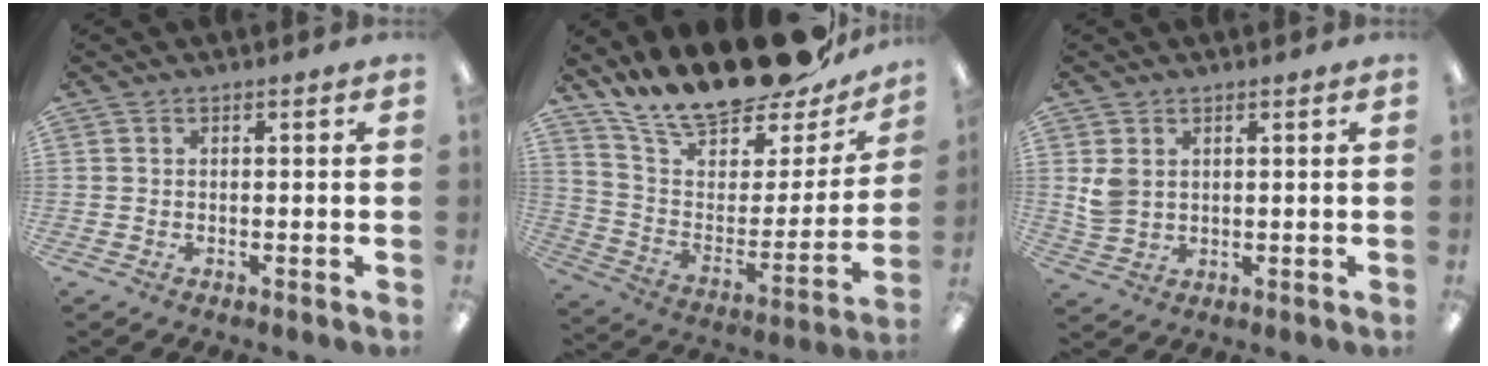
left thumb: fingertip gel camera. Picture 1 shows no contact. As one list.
[{"total": 22.4, "force": [19.4, 6.1, 9.5], "torque": [-0.162, -0.146, 0.333]}, {"total": 4.8, "force": [1.9, 3.7, 2.5], "torque": [-0.051, 0.005, 0.040]}]